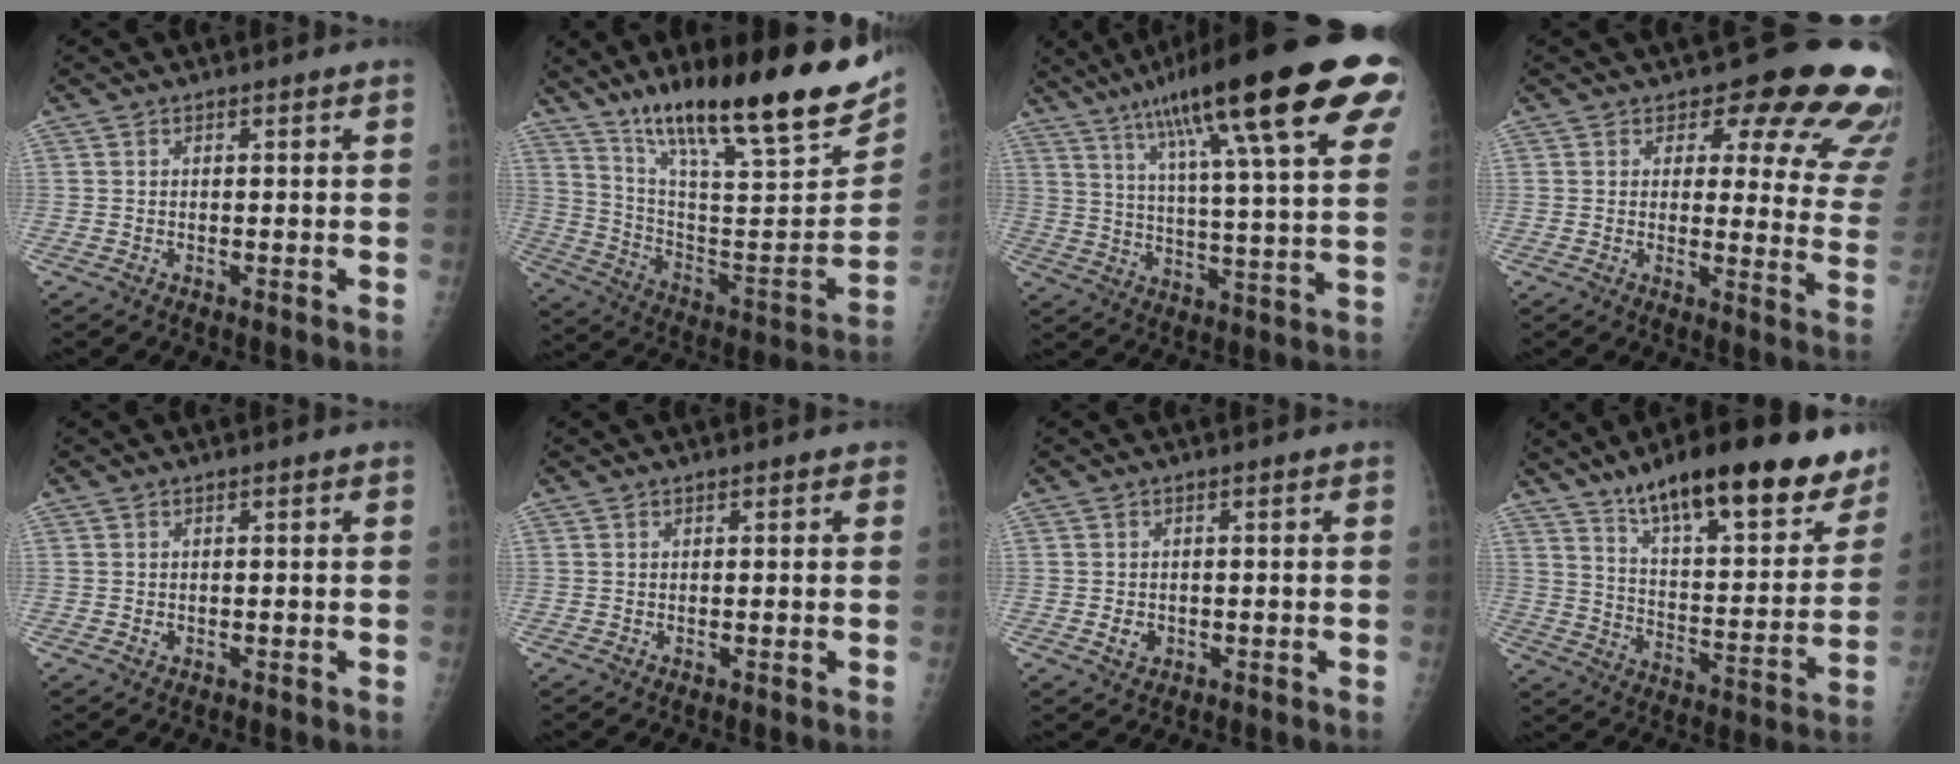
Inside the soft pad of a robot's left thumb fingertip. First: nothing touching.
{"total": 29.4, "force": [19.1, 6.2, 21.5], "torque": [-0.315, -0.060, 0.316]}
{"total": 29.3, "force": [15.9, 4.9, 24.1], "torque": [-0.347, -0.011, 0.238]}
{"total": 17.3, "force": [12.6, 6.9, 9.5], "torque": [-0.055, -0.079, 0.123]}
{"total": 0.6, "force": [0.1, 0.5, 0.4], "torque": [-0.001, 0.000, 0.003]}
{"total": 1.1, "force": [0.7, 0.5, 0.7], "torque": [-0.006, 0.000, 0.006]}
{"total": 2.0, "force": [-0.3, 1.7, 1.1], "torque": [-0.014, 0.000, 0.000]}
{"total": 25.7, "force": [18.1, 7.8, 16.4], "torque": [-0.198, -0.067, 0.272]}